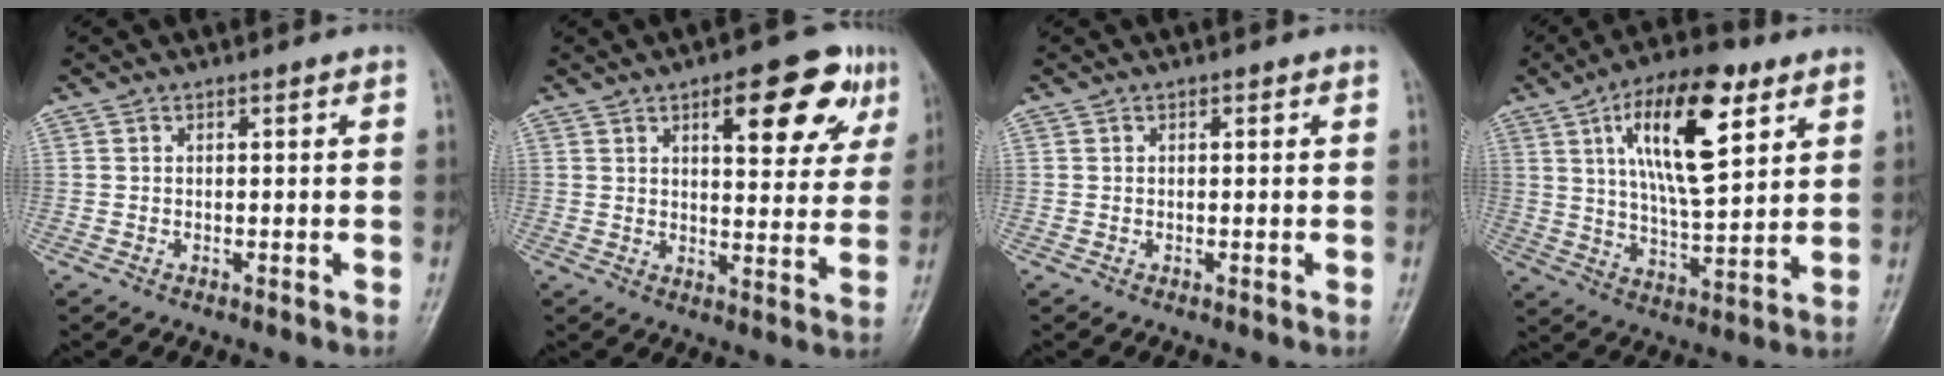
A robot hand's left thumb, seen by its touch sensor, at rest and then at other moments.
{"total": 13.5, "force": [6.6, 5.5, 10.4], "torque": [-0.093, -0.016, 0.081]}
{"total": 0.0}
{"total": 17.8, "force": [7.6, 6.6, 14.8], "torque": [-0.227, -0.024, 0.126]}